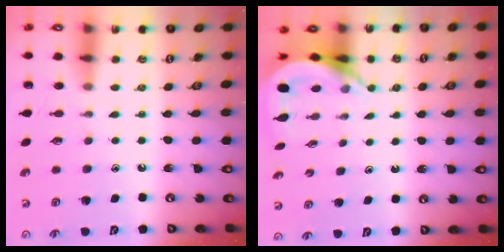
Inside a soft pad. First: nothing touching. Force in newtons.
{"total": 5.8, "press": 5.7, "slide": 0.7}